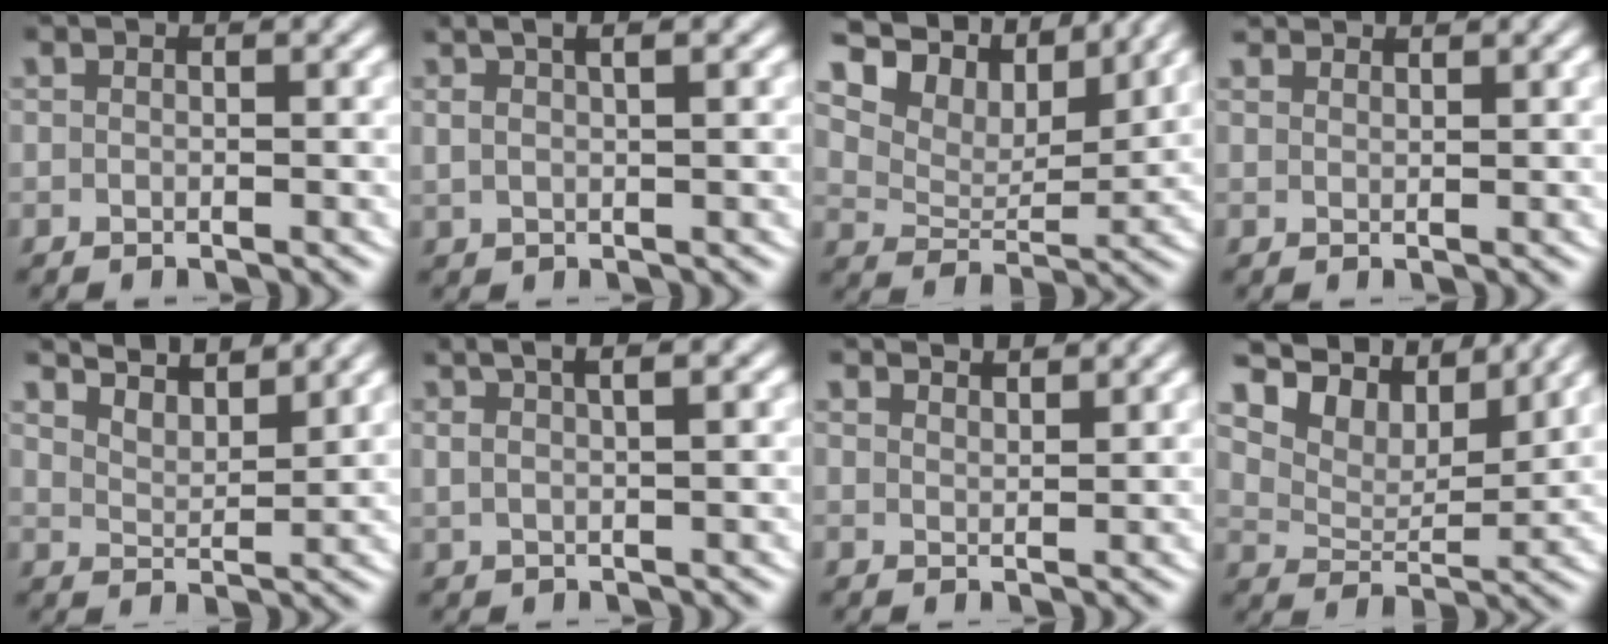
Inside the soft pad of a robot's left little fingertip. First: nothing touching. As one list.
[{"total": 4.2, "force": [2.3, 1.4, 3.2], "torque": [-0.045, 0.017, 0.038]}, {"total": 10.2, "force": [5.8, 6.1, 5.8], "torque": [-0.117, 0.016, 0.086]}, {"total": 2.0, "force": [2.0, 0.1, 0.3], "torque": [-0.002, -0.001, 0.037]}, {"total": 6.1, "force": [5.2, 2.1, 2.5], "torque": [-0.041, 0.003, 0.079]}, {"total": 4.8, "force": [2.7, 1.5, 3.6], "torque": [-0.051, 0.019, 0.044]}, {"total": 2.7, "force": [2.6, -0.1, 0.5], "torque": [-0.002, -0.005, 0.049]}, {"total": 9.2, "force": [5.8, 5.0, 5.2], "torque": [-0.102, 0.014, 0.088]}]